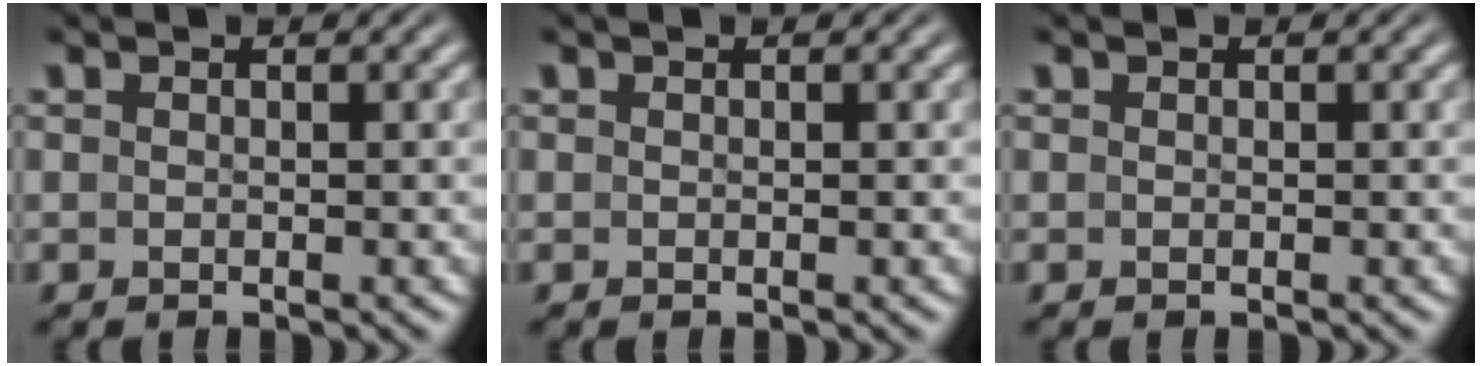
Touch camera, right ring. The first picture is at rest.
{"total": 0.0}
{"total": 0.0}